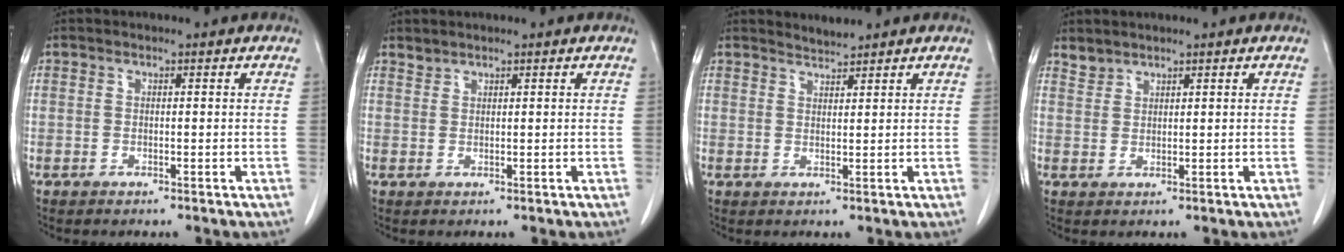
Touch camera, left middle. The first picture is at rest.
{"total": 0.9, "force": [0.9, 0.1, -0.1], "torque": [-0.002, 0.001, 0.019]}
{"total": 1.6, "force": [1.6, -0.3, -0.3], "torque": [-0.002, -0.002, 0.032]}
{"total": 1.6, "force": [1.6, 0.4, -0.2], "torque": [0.004, 0.004, 0.032]}